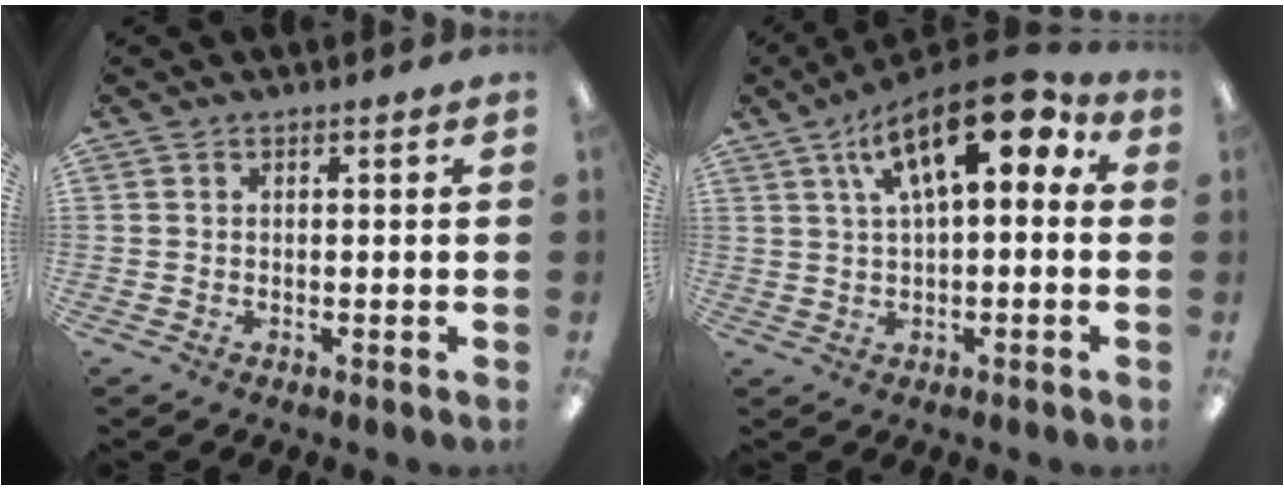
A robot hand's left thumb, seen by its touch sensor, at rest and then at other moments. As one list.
[{"total": 16.2, "force": [6.5, 7.0, 13.1], "torque": [-0.190, -0.026, 0.105]}]